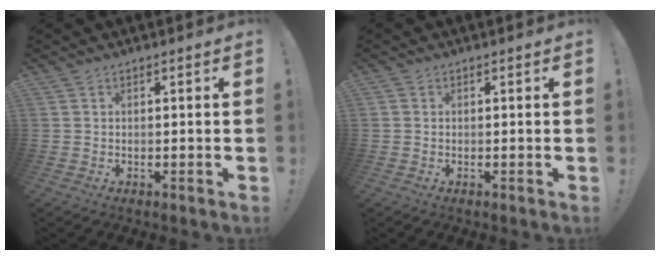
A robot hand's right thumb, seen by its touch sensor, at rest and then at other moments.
{"total": 0.0}